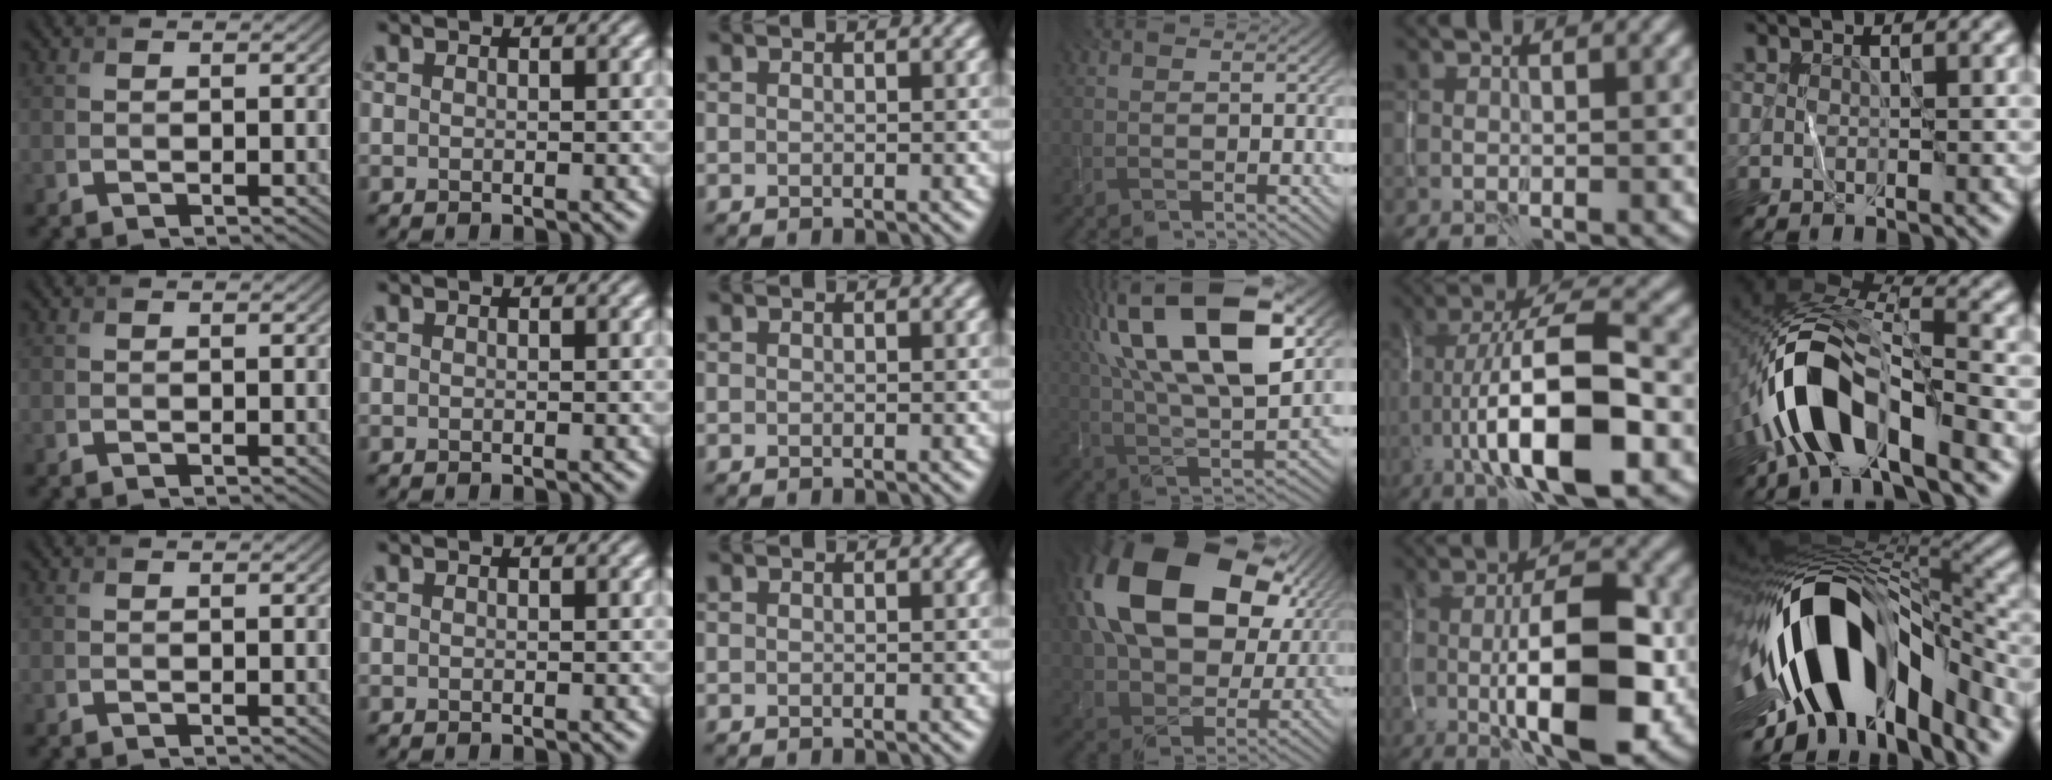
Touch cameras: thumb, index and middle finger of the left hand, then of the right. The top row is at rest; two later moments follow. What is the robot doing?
{"motion": "wipe", "object": "whiteboard"}